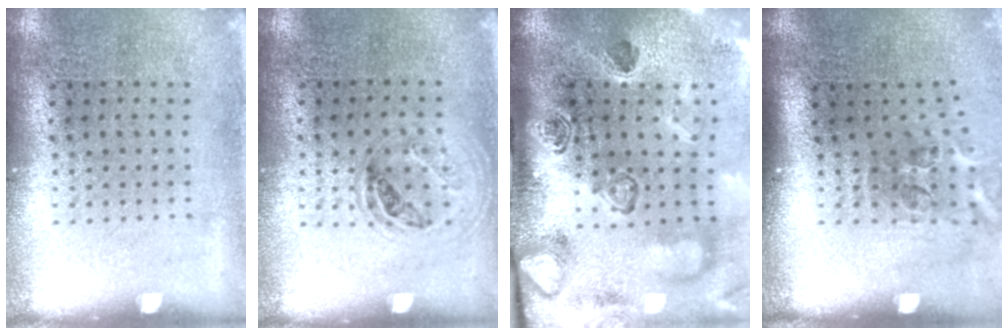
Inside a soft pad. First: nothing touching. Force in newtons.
{"total": 1.1, "press": 0.9, "slide": 0.5}
{"total": 4.5, "press": 3.2, "slide": 3.2}
{"total": 2.2, "press": 1.3, "slide": 1.7}